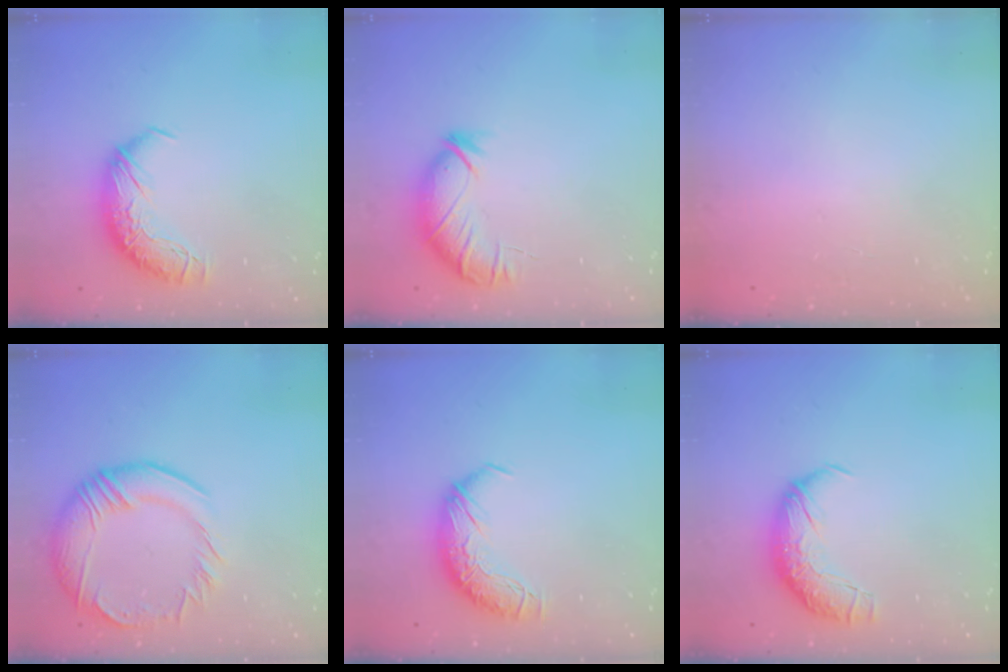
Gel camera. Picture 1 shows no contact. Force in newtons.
{"total": 3.7, "press": 3.6, "slide": 0.8}
{"total": 12.0, "press": 11.9, "slide": 0.4}
{"total": 6.0, "press": 5.0, "slide": 3.4}
{"total": 0.0}
{"total": 2.4, "press": 1.1, "slide": 2.2}